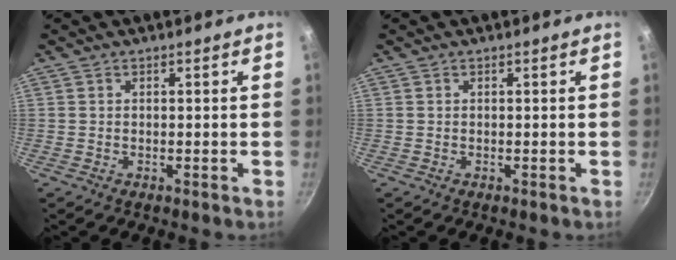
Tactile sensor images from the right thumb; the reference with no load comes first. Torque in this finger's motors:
{"motor_torque": [0.00, 0.01, 0.13, 0.06, 0.06]}